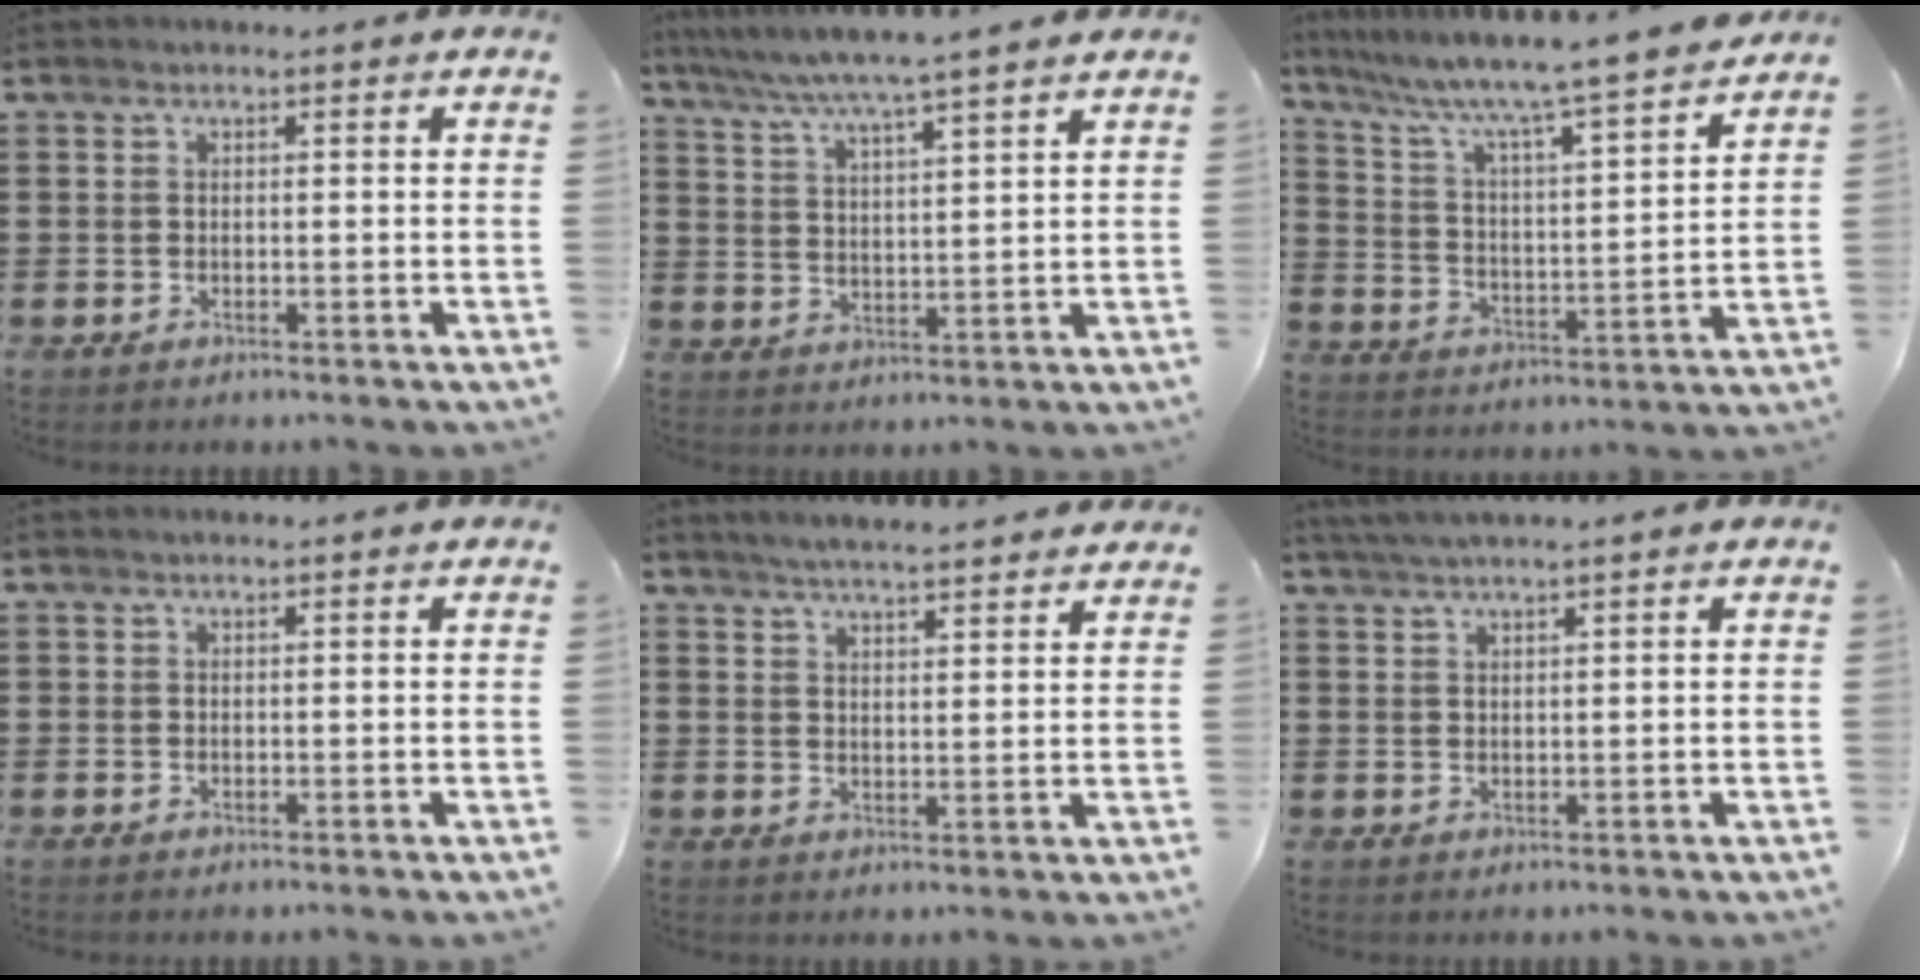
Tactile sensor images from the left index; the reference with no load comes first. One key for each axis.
{"total": 5.6, "fx": 4.9, "fy": -1.0, "fz": 2.4, "tx": -0.065, "ty": -0.028, "tz": 0.082}
{"total": 6.4, "fx": 5.6, "fy": -0.6, "fz": 3.0, "tx": -0.085, "ty": -0.053, "tz": 0.083}
{"total": 0.0}
{"total": 3.9, "fx": 3.8, "fy": -0.4, "fz": 0.8, "tx": -0.026, "ty": -0.014, "tz": 0.067}
{"total": 2.1, "fx": 1.8, "fy": -0.3, "fz": 1.0, "tx": -0.022, "ty": 0.002, "tz": 0.034}